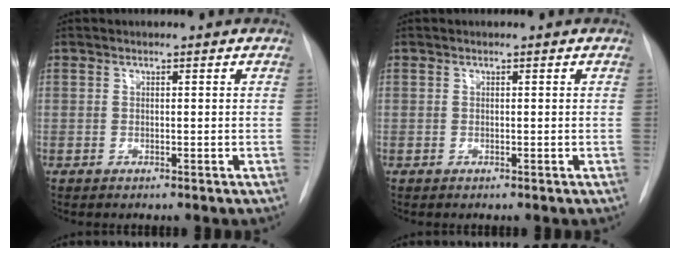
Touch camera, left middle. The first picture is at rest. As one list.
[{"total": 0.0}]